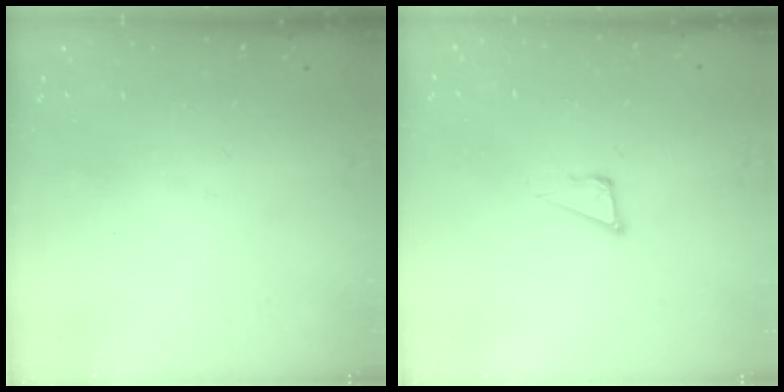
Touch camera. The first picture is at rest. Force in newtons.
{"total": 4.4, "press": 4.3, "slide": 0.8}